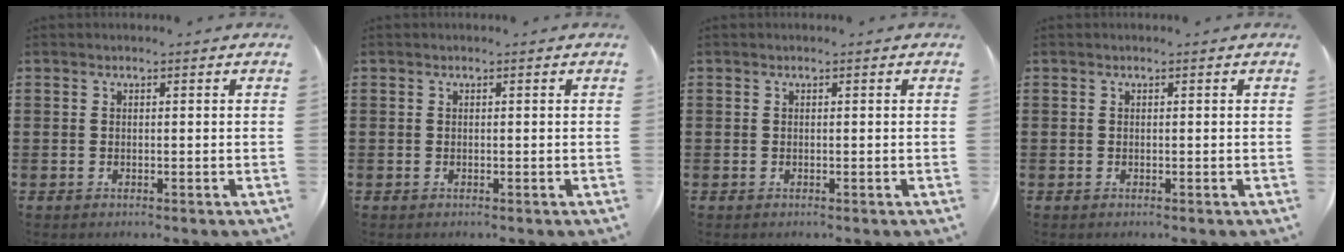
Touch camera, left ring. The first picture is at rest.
{"total": 0.0}
{"total": 0.0}
{"total": 0.0}